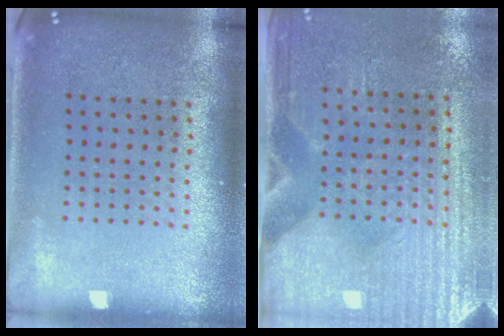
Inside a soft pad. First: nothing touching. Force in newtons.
{"total": 3.1, "press": 2.8, "slide": 1.3}